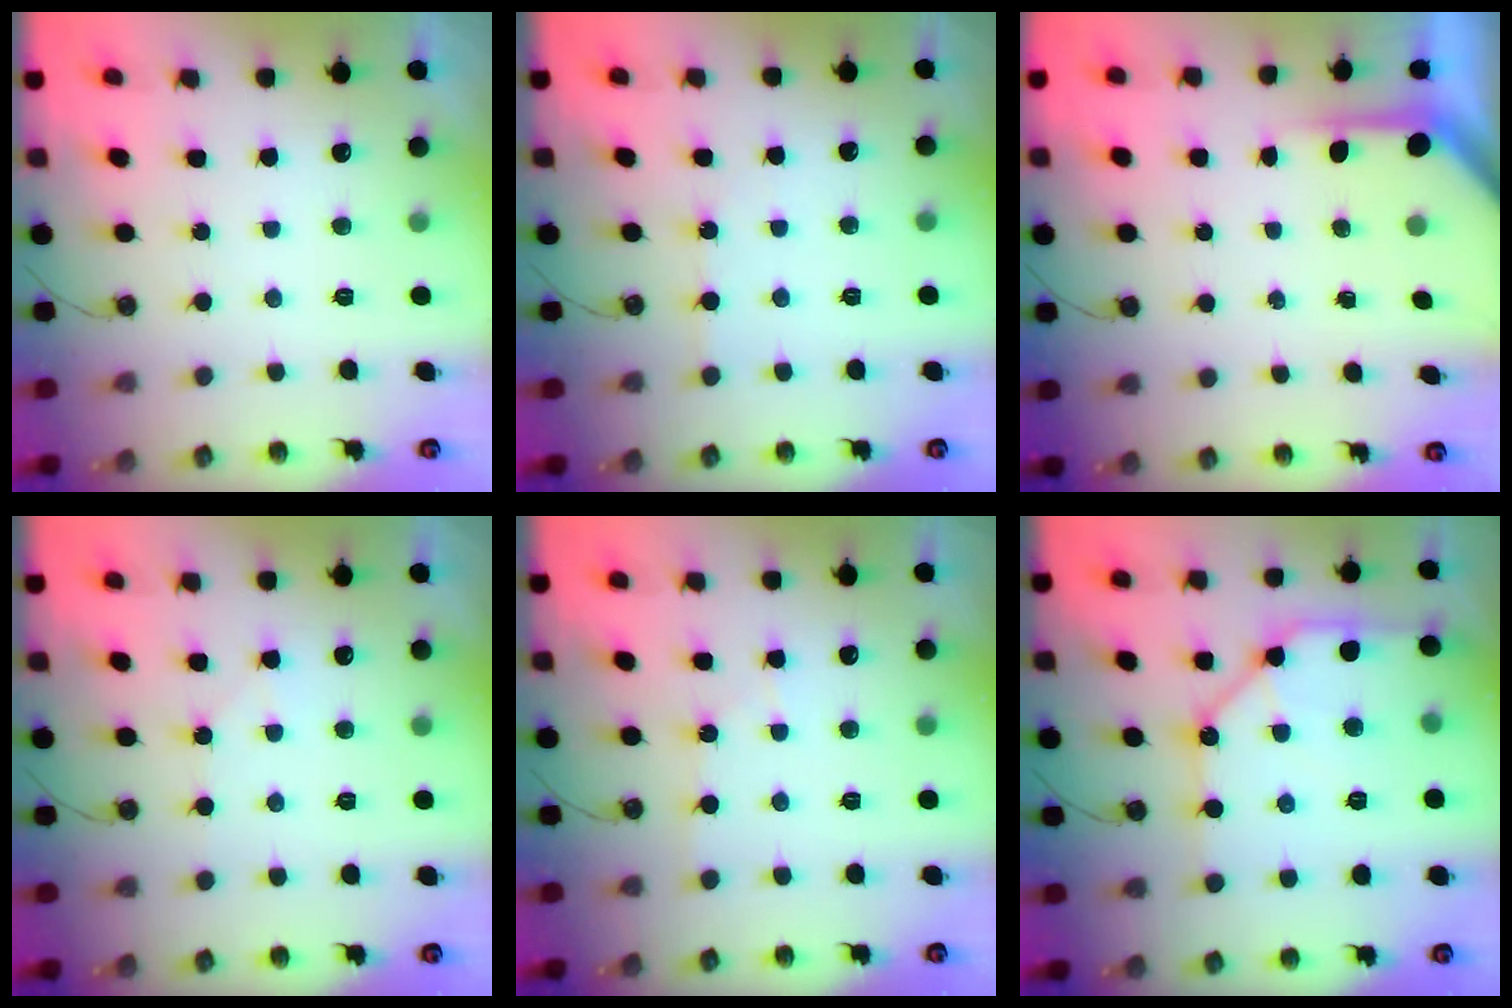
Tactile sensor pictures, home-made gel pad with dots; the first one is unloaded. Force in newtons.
{"total": 2.5, "press": 2.4, "slide": 0.5}
{"total": 3.6, "press": 3.6, "slide": 0.2}
{"total": 4.0, "press": 4.0, "slide": 0.7}
{"total": 3.3, "press": 3.2, "slide": 0.5}
{"total": 14.9, "press": 14.8, "slide": 1.1}